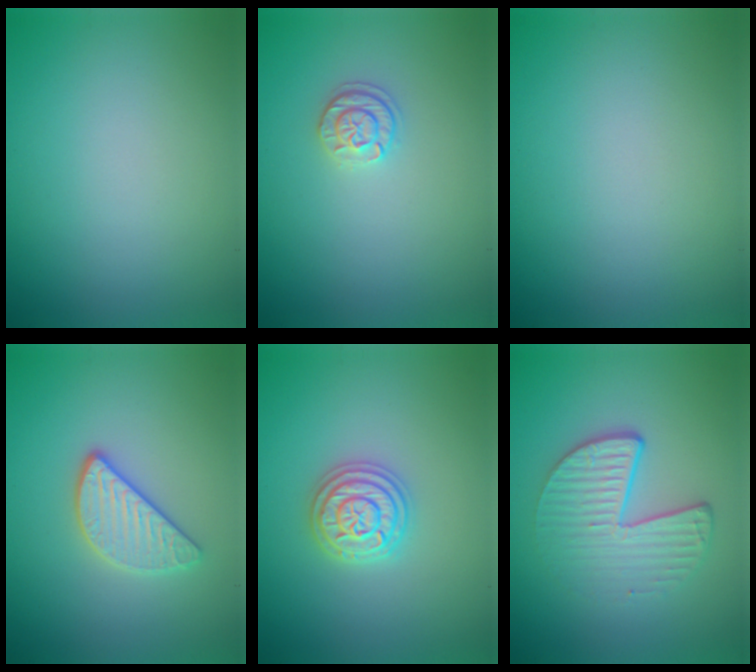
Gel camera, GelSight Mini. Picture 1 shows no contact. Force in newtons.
{"total": 1.7, "press": 1.6, "slide": 0.4}
{"total": 0.0}
{"total": 2.9, "press": 2.7, "slide": 1.2}
{"total": 3.5, "press": 3.4, "slide": 0.6}
{"total": 4.6, "press": 3.0, "slide": 3.5}